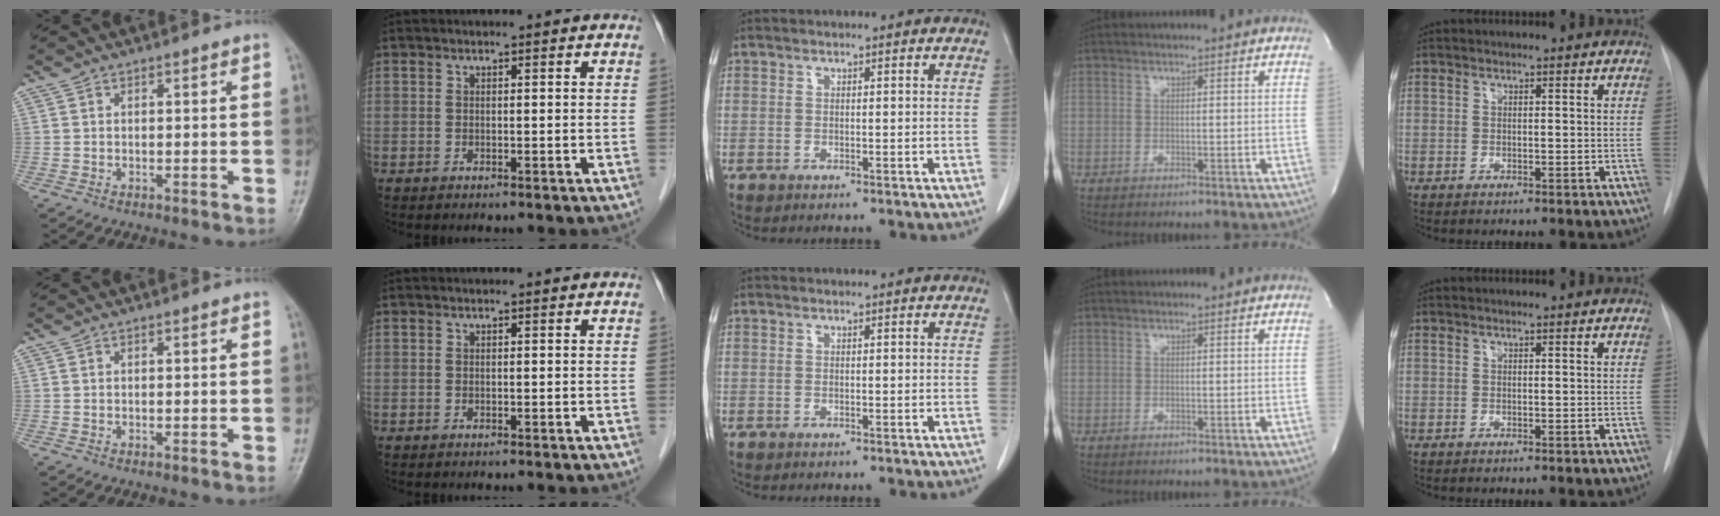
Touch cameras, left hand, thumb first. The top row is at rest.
{}